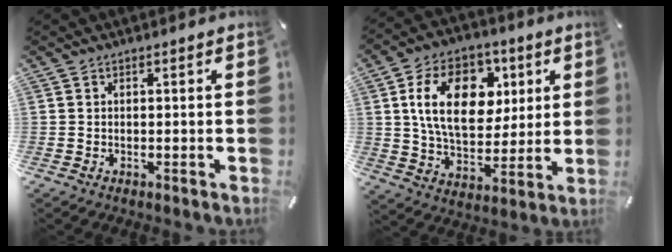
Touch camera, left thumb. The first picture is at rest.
{"total": 18.2, "force": [5.2, 12.6, 12.1], "torque": [-0.204, 0.010, 0.091]}